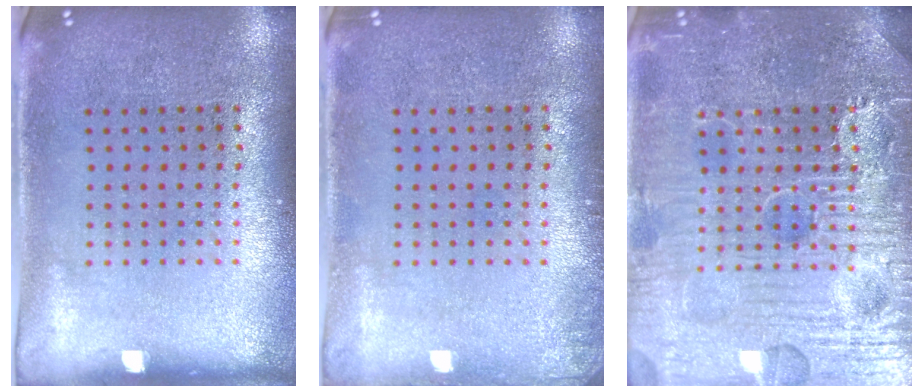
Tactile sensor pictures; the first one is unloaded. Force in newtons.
{"total": 0.7, "press": 0.6, "slide": 0.2}
{"total": 7.8, "press": 7.8, "slide": 0.9}